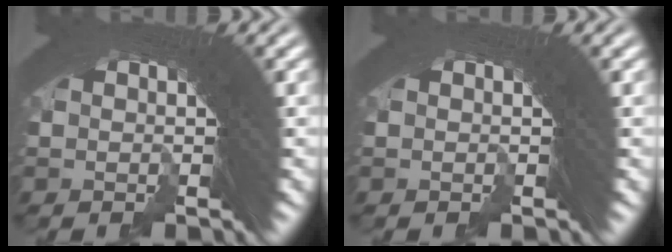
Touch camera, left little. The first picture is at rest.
{"total": 0.0}